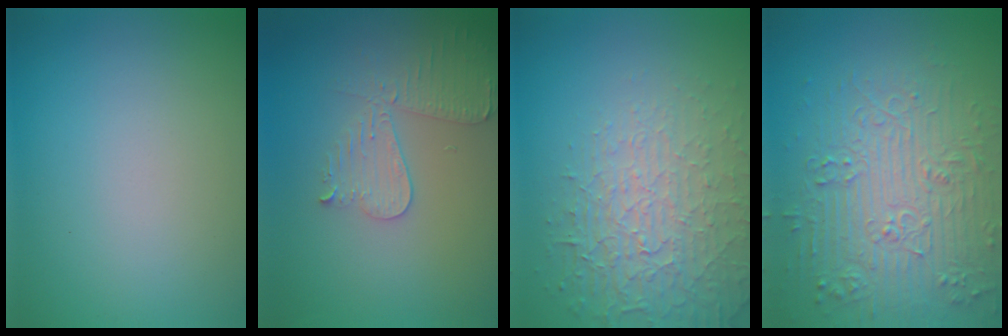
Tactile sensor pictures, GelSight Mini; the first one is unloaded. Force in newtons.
{"total": 3.6, "press": 3.2, "slide": 1.6}
{"total": 4.2, "press": 4.0, "slide": 1.2}
{"total": 7.5, "press": 5.9, "slide": 4.6}